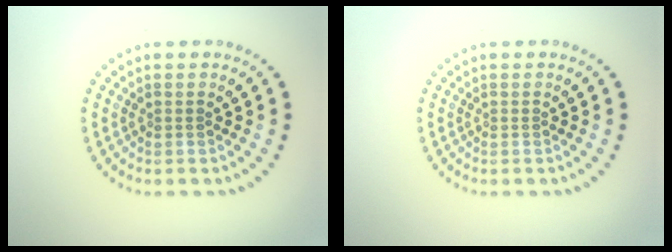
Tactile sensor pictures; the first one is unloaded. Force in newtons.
{"total": 0.0}